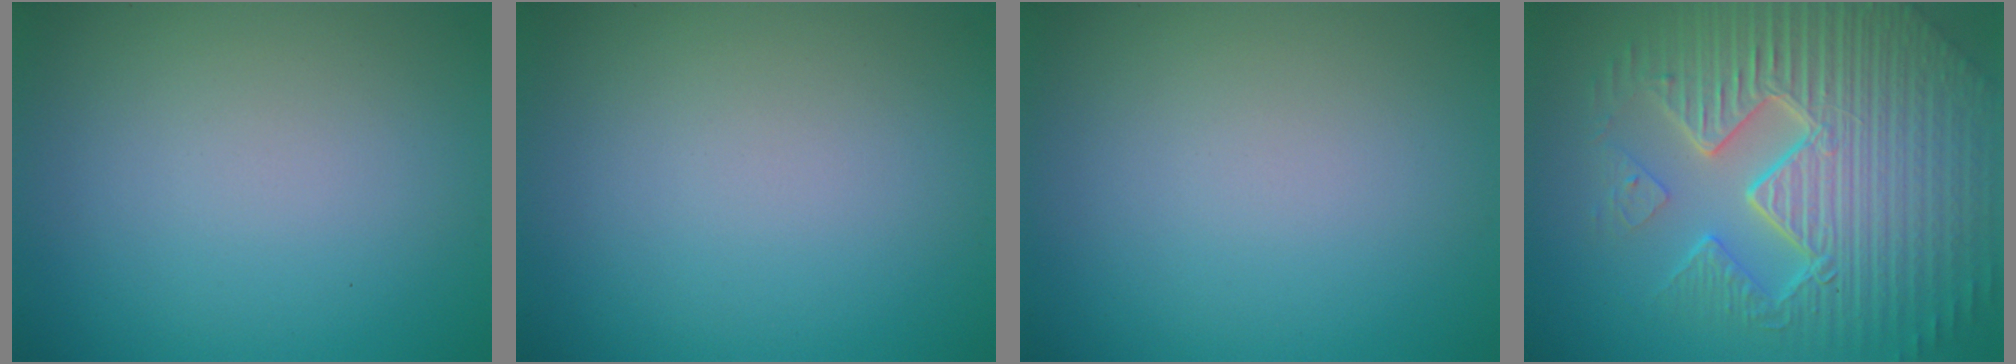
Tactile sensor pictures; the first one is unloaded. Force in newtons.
{"total": 0.0}
{"total": 0.0}
{"total": 11.1, "press": 7.0, "slide": 8.6}